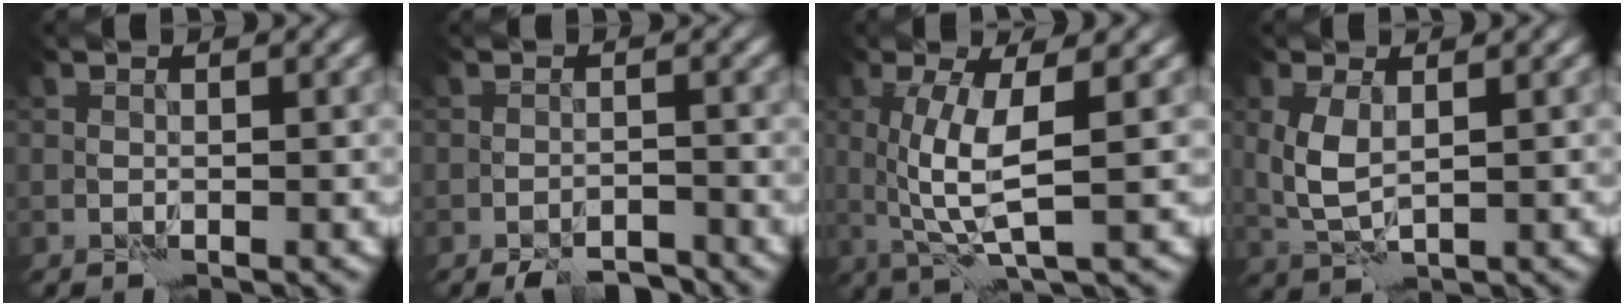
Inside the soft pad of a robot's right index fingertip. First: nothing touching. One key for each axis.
{"total": 4.1, "fx": -3.7, "fy": 1.0, "fz": 1.6, "tx": -0.018, "ty": -0.006, "tz": -0.056}
{"total": 4.9, "fx": 0.9, "fy": 1.1, "fz": 4.7, "tx": -0.094, "ty": -0.005, "tz": 0.019}
{"total": 3.1, "fx": 0.9, "fy": 1.5, "fz": 2.6, "tx": -0.064, "ty": 0.000, "tz": 0.021}